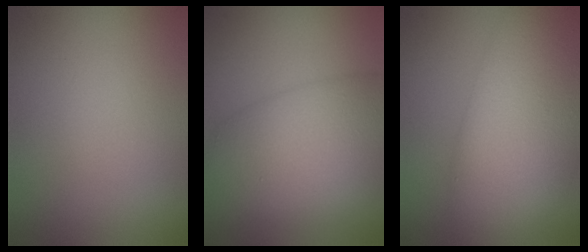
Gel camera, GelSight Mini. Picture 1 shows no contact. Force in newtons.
{"total": 8.5, "press": 8.5, "slide": 0.2}
{"total": 11.9, "press": 11.9, "slide": 0.7}